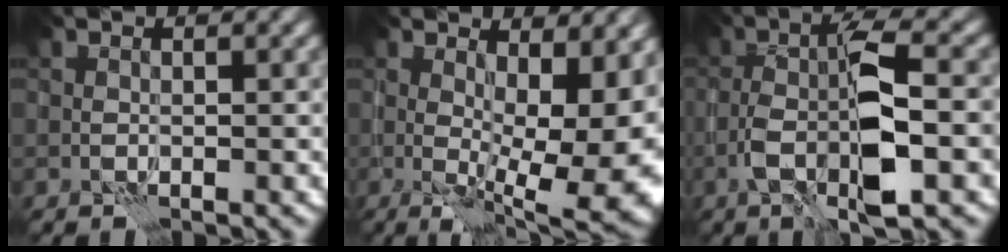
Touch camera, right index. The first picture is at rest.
{"total": 11.9, "force": [0.5, 4.7, 10.9], "torque": [-0.134, -0.011, 0.020]}
{"total": 7.1, "force": [-1.5, 2.1, 6.7], "torque": [-0.126, 0.009, -0.032]}